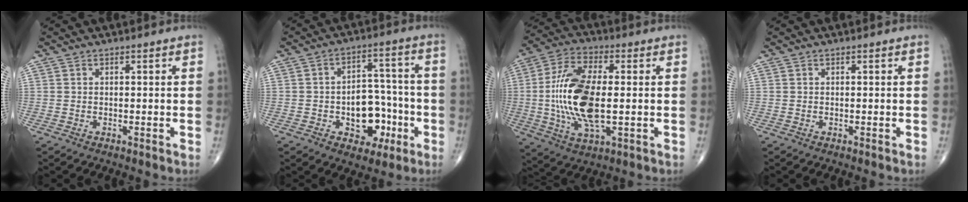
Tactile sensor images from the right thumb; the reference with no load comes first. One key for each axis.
{"total": 11.2, "fx": -3.6, "fy": 7.5, "fz": 7.5, "tx": -0.060, "ty": 0.042, "tz": -0.048}
{"total": 17.0, "fx": -0.6, "fy": 7.3, "fz": 15.3, "tx": -0.313, "ty": 0.004, "tz": -0.009}
{"total": 0.0}